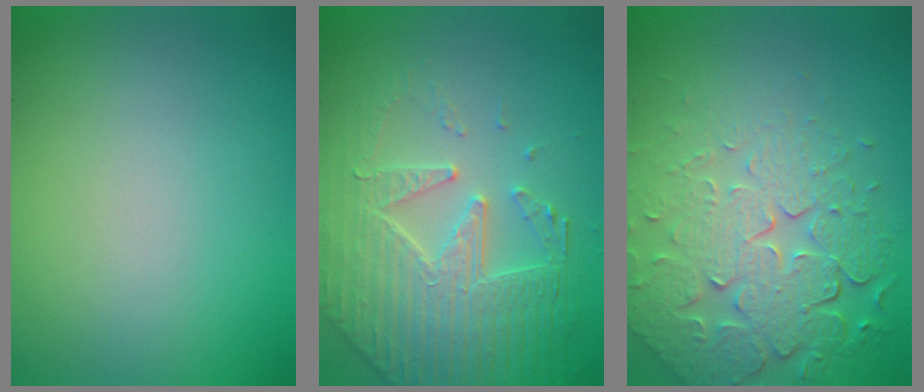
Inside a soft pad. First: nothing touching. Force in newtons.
{"total": 5.5, "press": 5.0, "slide": 2.4}
{"total": 8.0, "press": 5.7, "slide": 5.7}